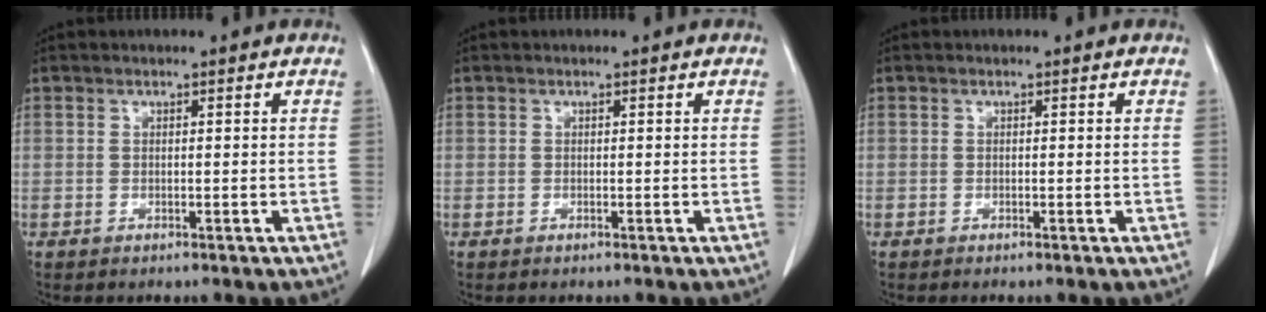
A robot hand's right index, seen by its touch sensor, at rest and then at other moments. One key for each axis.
{"total": 0.0}
{"total": 0.0}